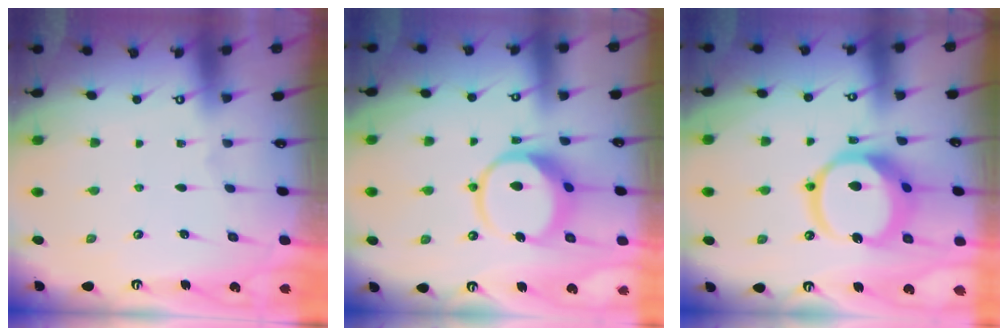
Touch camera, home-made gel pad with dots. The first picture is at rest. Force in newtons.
{"total": 11.1, "press": 11.0, "slide": 1.4}
{"total": 16.4, "press": 16.3, "slide": 2.0}